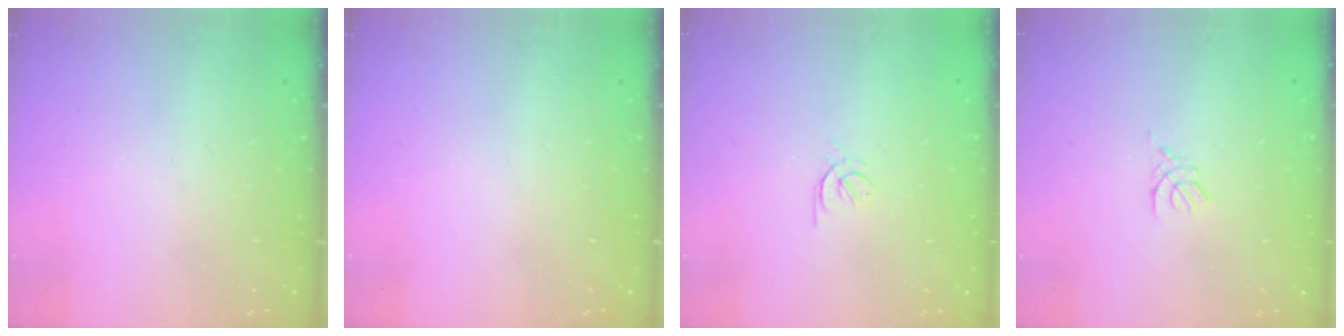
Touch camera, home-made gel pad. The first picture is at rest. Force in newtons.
{"total": 0.0}
{"total": 2.2, "press": 2.1, "slide": 0.7}
{"total": 2.6, "press": 2.5, "slide": 0.6}